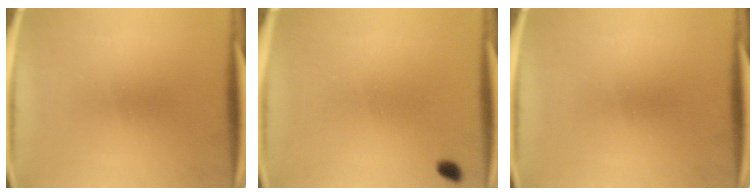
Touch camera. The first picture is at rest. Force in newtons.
{"total": 1.2}
{"total": 0.0}